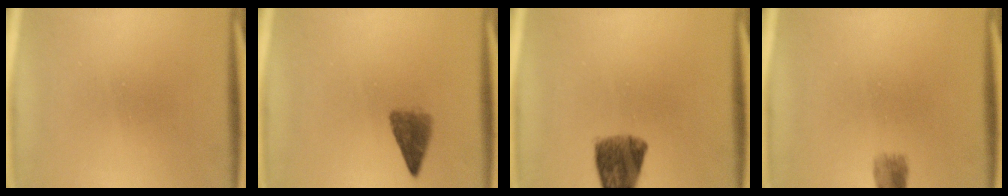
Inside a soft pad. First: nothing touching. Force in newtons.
{"total": 2.7}
{"total": 6.5}
{"total": 1.3}